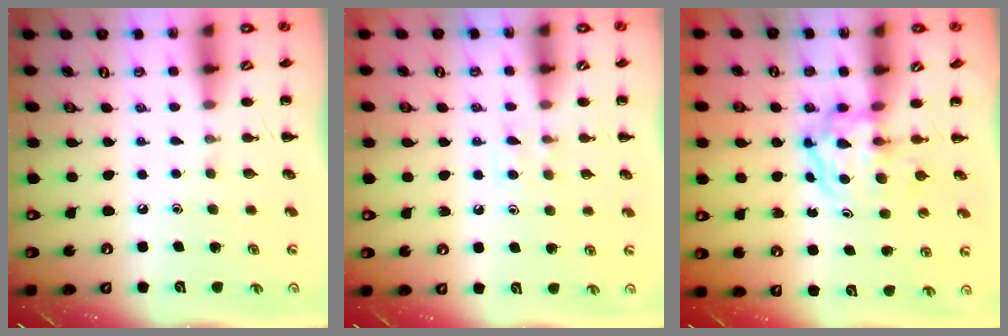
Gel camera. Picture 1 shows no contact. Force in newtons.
{"total": 4.4, "press": 4.1, "slide": 1.6}
{"total": 3.8, "press": 3.8, "slide": 0.5}